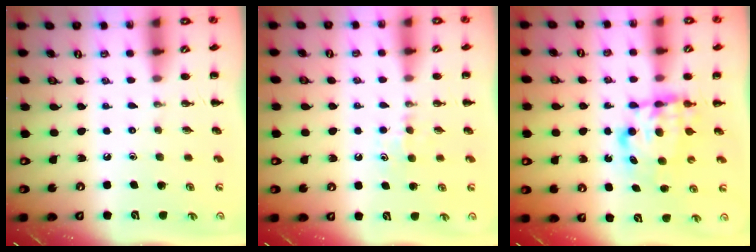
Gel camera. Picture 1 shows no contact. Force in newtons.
{"total": 3.9, "press": 3.7, "slide": 1.3}
{"total": 6.9, "press": 6.8, "slide": 1.1}